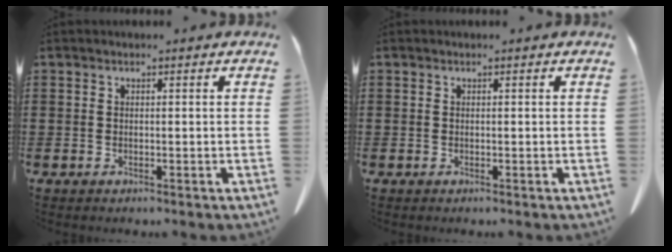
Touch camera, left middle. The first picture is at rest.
{"total": 0.0}